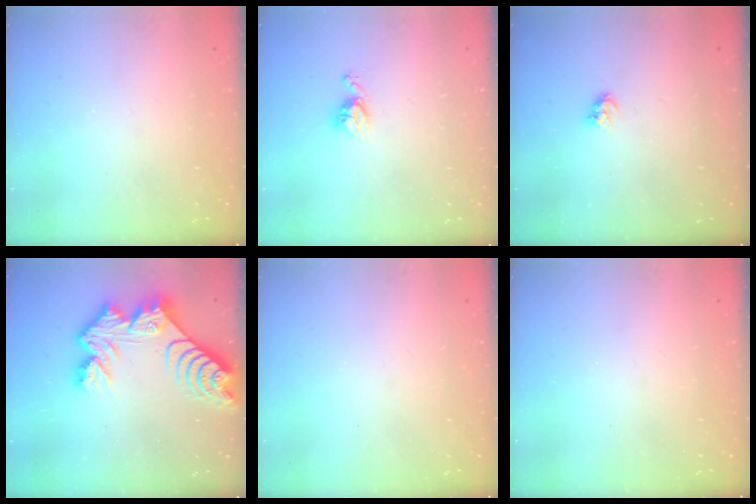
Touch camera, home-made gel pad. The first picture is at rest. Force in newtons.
{"total": 5.2, "press": 5.2, "slide": 0.6}
{"total": 3.4, "press": 3.4, "slide": 0.4}
{"total": 15.0, "press": 14.9, "slide": 1.4}
{"total": 0.0}
{"total": 0.0}